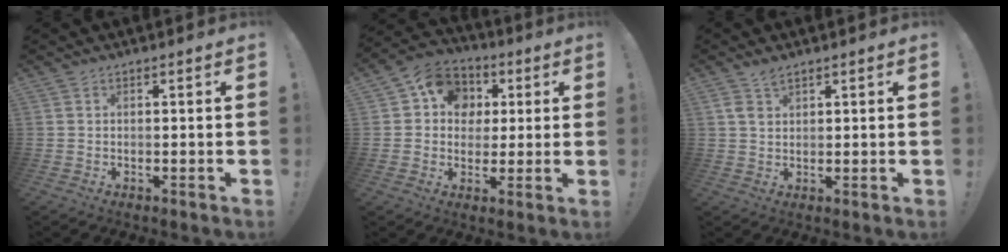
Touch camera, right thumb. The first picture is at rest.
{"total": 11.5, "force": [2.9, 10.1, 4.7], "torque": [-0.061, -0.006, 0.059]}
{"total": 3.8, "force": [2.6, 2.1, 1.8], "torque": [-0.024, -0.010, 0.048]}